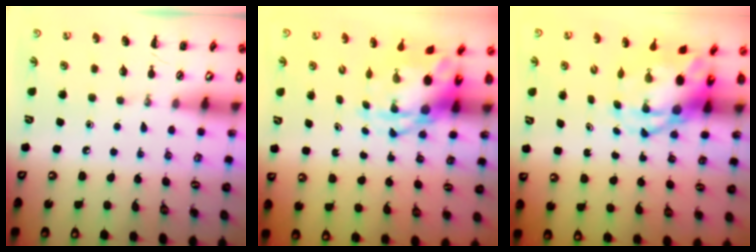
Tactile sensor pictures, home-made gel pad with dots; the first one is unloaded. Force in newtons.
{"total": 4.3, "press": 4.2, "slide": 0.9}
{"total": 5.8, "press": 5.6, "slide": 1.7}